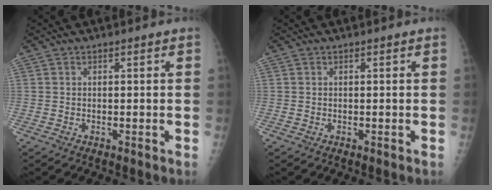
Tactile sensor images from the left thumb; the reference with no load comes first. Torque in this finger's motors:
{"motor_torque": [-0.16, -0.12, 0.04, -0.04, 0.00]}